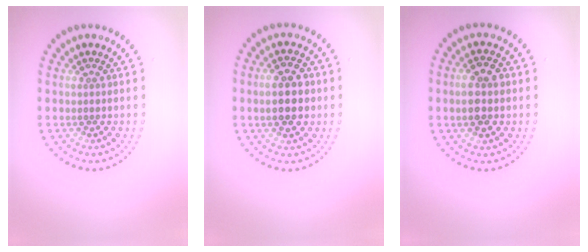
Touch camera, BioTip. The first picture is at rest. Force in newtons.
{"total": 5.1, "press": 5.0, "slide": 0.2}
{"total": 3.6, "press": 3.5, "slide": 0.2}